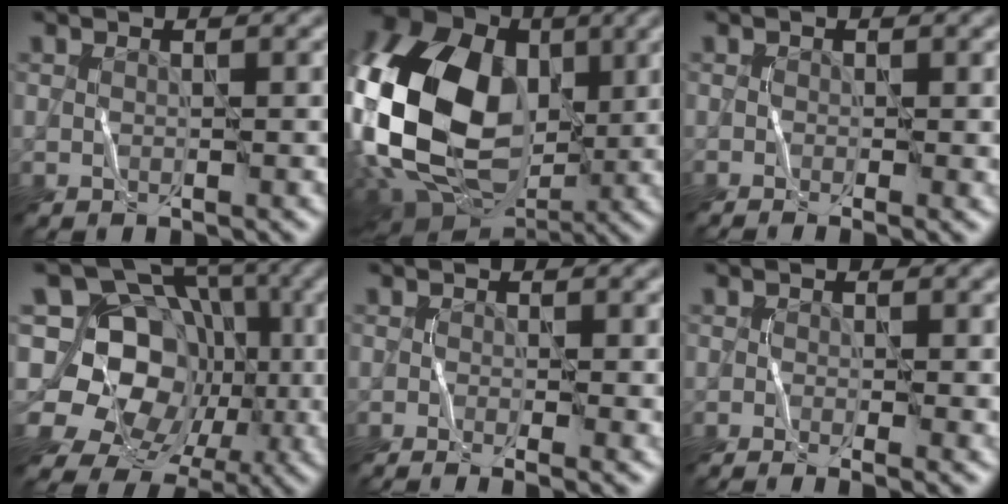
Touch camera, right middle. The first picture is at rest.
{"total": 17.1, "force": [0.5, 12.4, 11.8], "torque": [-0.274, 0.008, 0.005]}
{"total": 0.9, "force": [-0.6, -0.2, 0.6], "torque": [-0.020, -0.002, -0.001]}
{"total": 12.2, "force": [-0.2, 11.1, 5.2], "torque": [-0.104, 0.042, -0.030]}
{"total": 2.2, "force": [-1.0, 0.4, 1.9], "torque": [-0.026, 0.001, -0.011]}
{"total": 1.8, "force": [-0.8, 0.3, 1.6], "torque": [-0.023, 0.001, -0.010]}